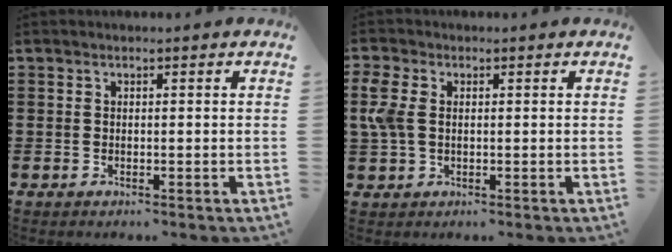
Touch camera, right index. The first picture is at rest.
{"total": 4.6, "force": [0.5, 3.0, 3.5], "torque": [-0.103, 0.000, 0.000]}